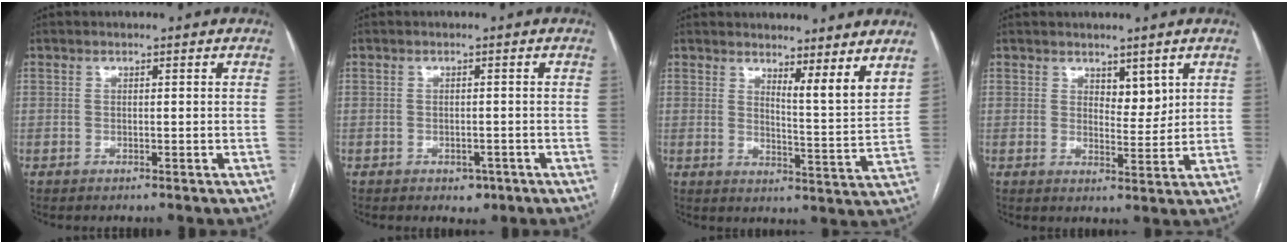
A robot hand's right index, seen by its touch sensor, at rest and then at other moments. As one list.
[{"total": 2.1, "force": [-1.2, 1.5, 0.9], "torque": [-0.006, 0.004, -0.007]}, {"total": 6.3, "force": [5.3, 0.0, 3.4], "torque": [-0.054, -0.037, 0.069]}, {"total": 4.4, "force": [2.4, 2.2, 2.9], "torque": [-0.041, -0.005, 0.045]}]